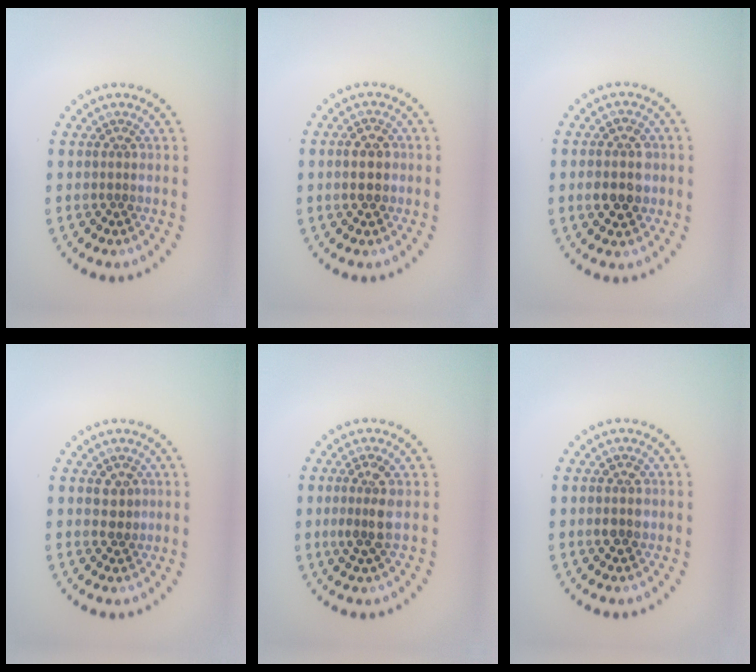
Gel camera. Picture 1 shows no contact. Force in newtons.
{"total": 2.3, "press": 2.3, "slide": 0.3}
{"total": 3.9, "press": 3.9, "slide": 0.2}
{"total": 1.8, "press": 1.7, "slide": 0.5}
{"total": 2.6, "press": 2.4, "slide": 1.1}
{"total": 1.4, "press": 1.4, "slide": 0.1}